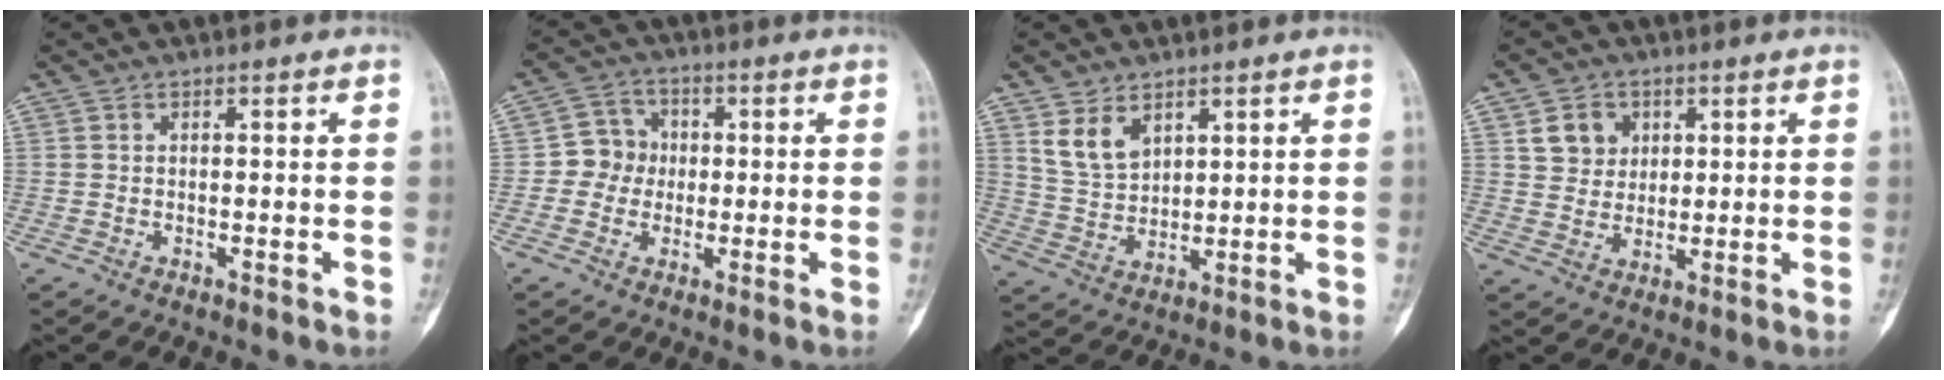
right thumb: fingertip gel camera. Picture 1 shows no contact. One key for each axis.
{"total": 5.9, "fx": -0.3, "fy": 5.6, "fz": 1.8, "tx": 0.005, "ty": 0.013, "tz": -0.017}
{"total": 6.6, "fx": 3.8, "fy": 4.1, "fz": 3.6, "tx": -0.054, "ty": -0.022, "tz": 0.086}
{"total": 6.3, "fx": 2.4, "fy": 5.4, "fz": 2.3, "tx": -0.013, "ty": -0.009, "tz": 0.044}